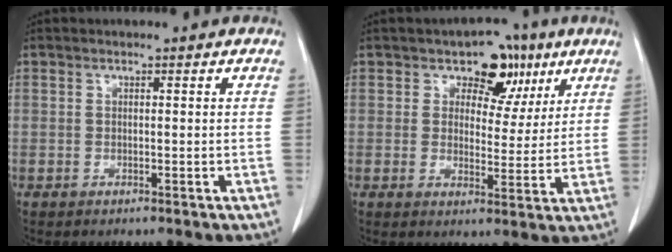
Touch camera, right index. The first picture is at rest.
{"total": 8.8, "force": [4.4, 5.9, 4.9], "torque": [-0.060, 0.020, 0.066]}